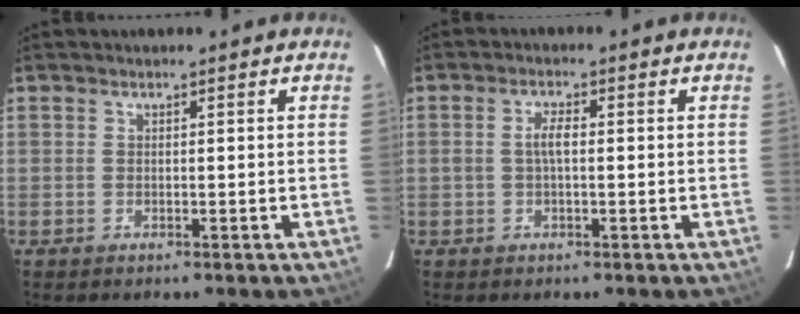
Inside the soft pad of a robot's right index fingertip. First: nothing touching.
{"total": 2.6, "force": [-0.2, 0.8, 2.4], "torque": [-0.049, 0.006, -0.003]}